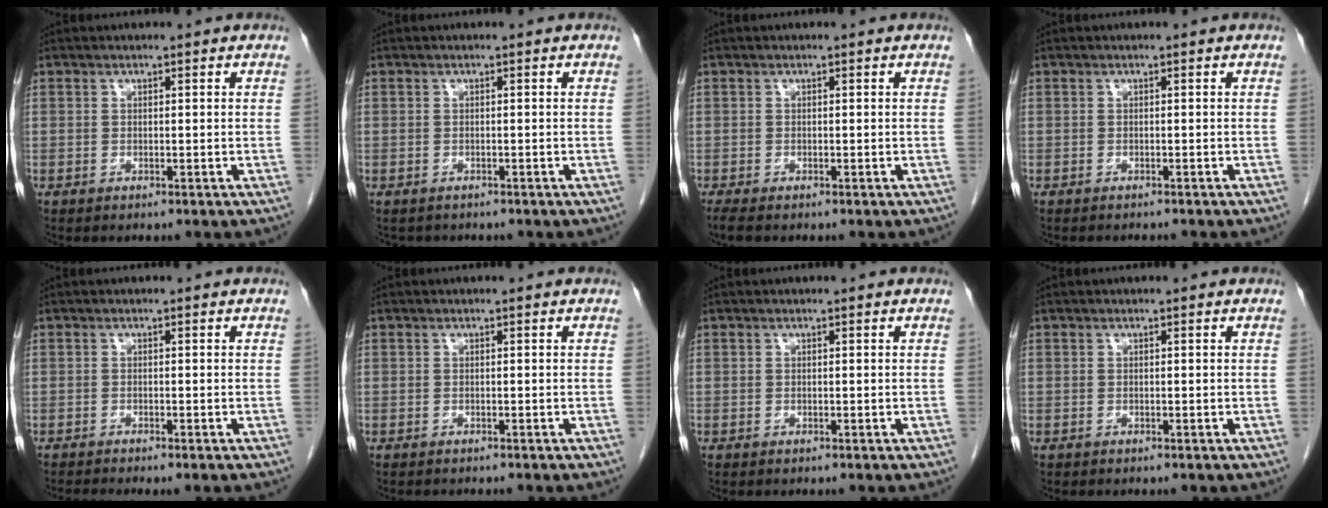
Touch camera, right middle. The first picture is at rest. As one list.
[{"total": 1.6, "force": [-1.5, 0.7, 0.1], "torque": [-0.013, -0.004, -0.021]}, {"total": 1.9, "force": [-1.5, 0.4, 1.0], "torque": [-0.022, -0.007, -0.023]}, {"total": 2.6, "force": [-2.5, 0.3, 0.8], "torque": [-0.010, -0.003, -0.030]}, {"total": 3.4, "force": [-3.0, -0.5, 1.5], "torque": [-0.020, -0.008, -0.045]}, {"total": 2.6, "force": [-2.3, 0.5, 1.0], "torque": [-0.017, -0.004, -0.024]}, {"total": 0.0}, {"total": 0.0}]